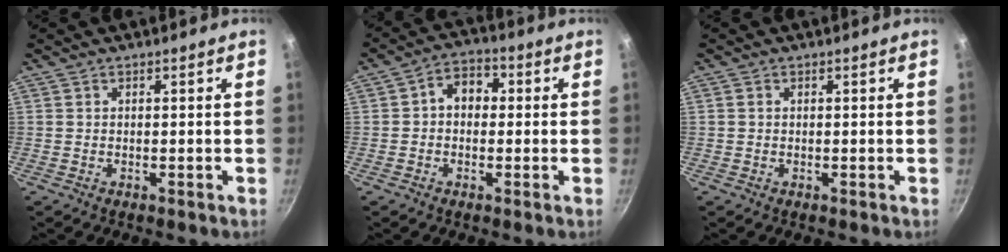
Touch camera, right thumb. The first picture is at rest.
{"total": 5.8, "force": [0.3, 4.5, 3.7], "torque": [-0.025, 0.016, -0.009]}
{"total": 0.5, "force": [0.1, 0.5, 0.2], "torque": [-0.003, 0.003, 0.000]}